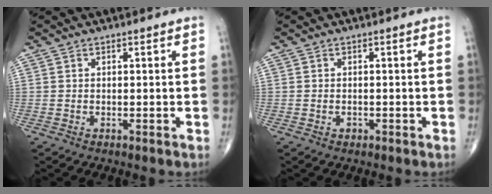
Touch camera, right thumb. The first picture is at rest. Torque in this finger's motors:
{"motor_torque": [0.08, -0.05, 0.05, 0.32, 0.04]}